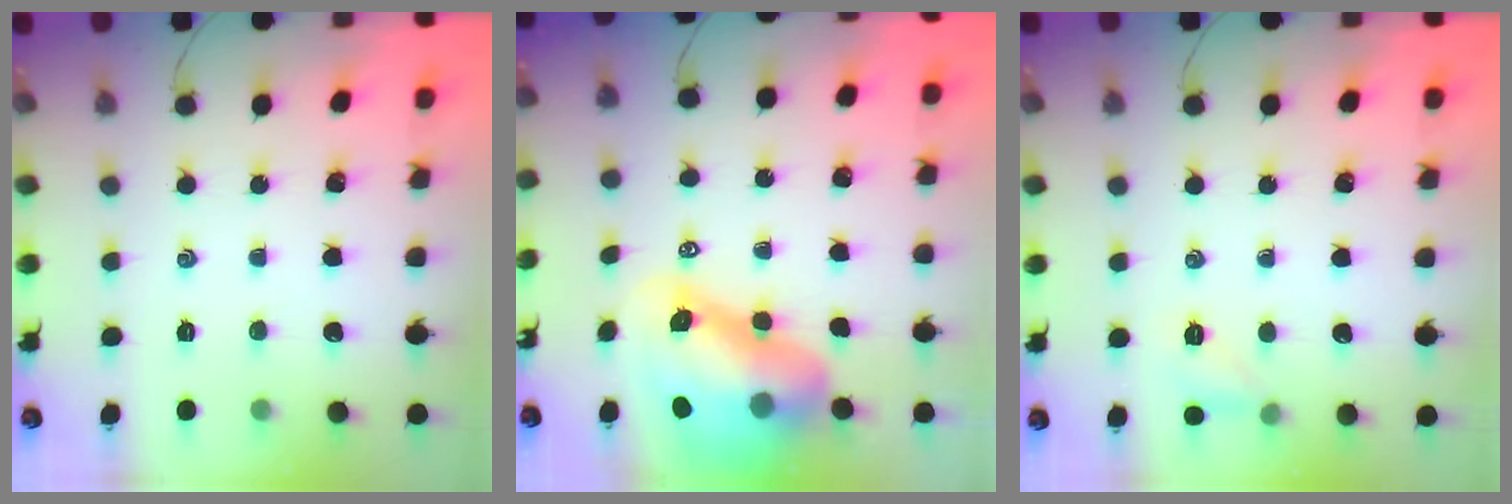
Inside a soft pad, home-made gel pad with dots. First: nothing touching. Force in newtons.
{"total": 13.3, "press": 12.8, "slide": 3.8}
{"total": 6.6, "press": 6.4, "slide": 1.2}